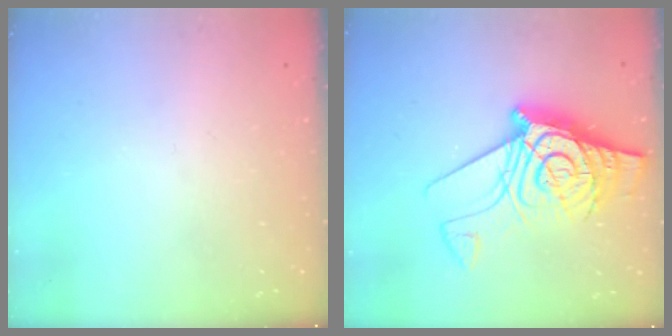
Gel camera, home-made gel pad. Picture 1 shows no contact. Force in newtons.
{"total": 16.6, "press": 16.5, "slide": 1.8}